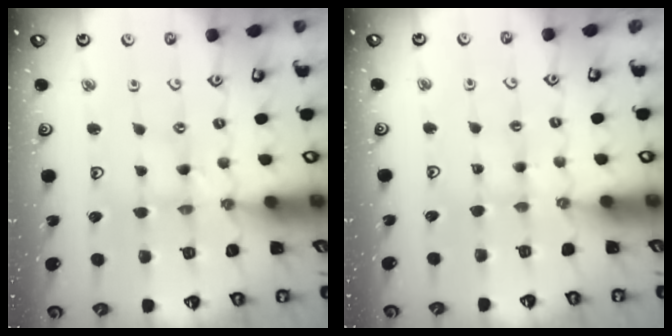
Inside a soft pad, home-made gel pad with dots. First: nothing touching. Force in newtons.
{"total": 2.0, "press": 2.0, "slide": 0.3}